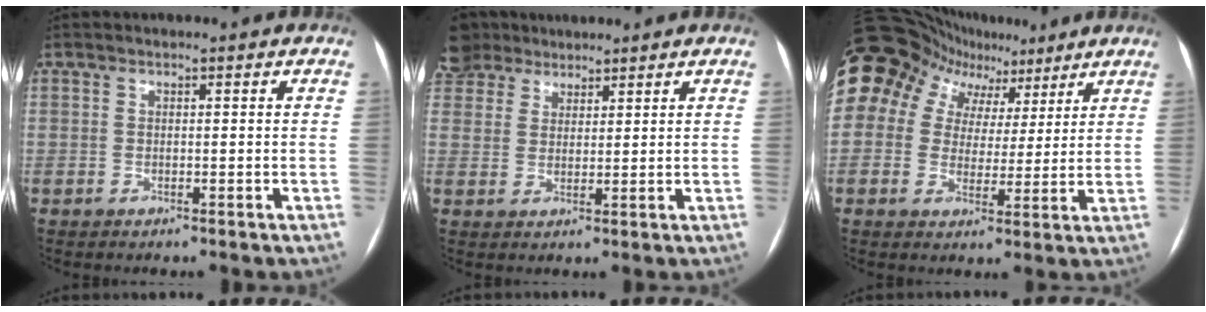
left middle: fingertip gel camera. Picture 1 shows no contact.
{"total": 6.2, "force": [5.3, 3.2, 0.5], "torque": [-0.020, 0.016, 0.109]}
{"total": 15.4, "force": [8.3, 11.8, 5.3], "torque": [-0.131, 0.070, 0.136]}